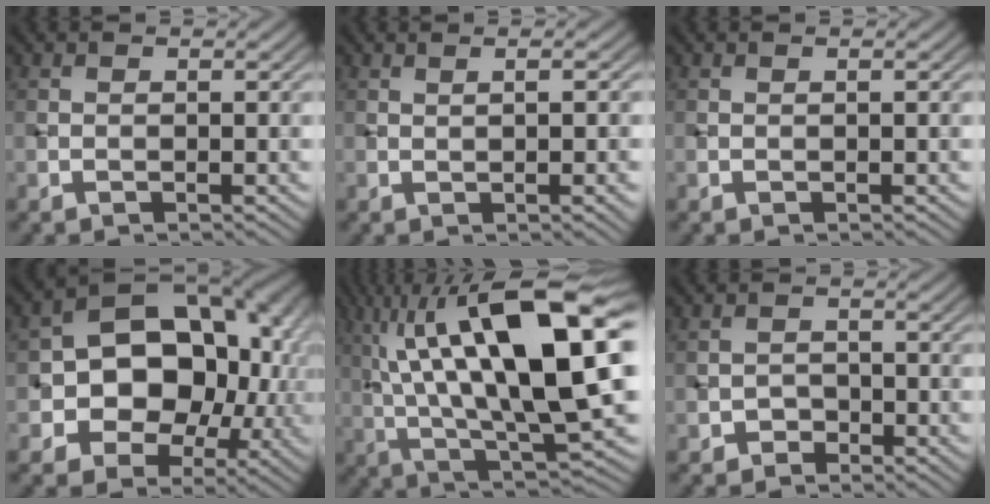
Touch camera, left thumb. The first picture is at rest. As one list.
[{"total": 3.6, "force": [0.3, 0.7, 3.6], "torque": [-0.046, 0.013, 0.004]}, {"total": 0.0}, {"total": 16.5, "force": [-1.4, 12.5, 10.7], "torque": [-0.148, -0.014, -0.026]}, {"total": 20.4, "force": [5.6, 6.5, 18.5], "torque": [-0.324, 0.036, 0.102]}, {"total": 1.7, "force": [-1.2, 1.2, 0.3], "torque": [0.000, 0.005, -0.026]}]